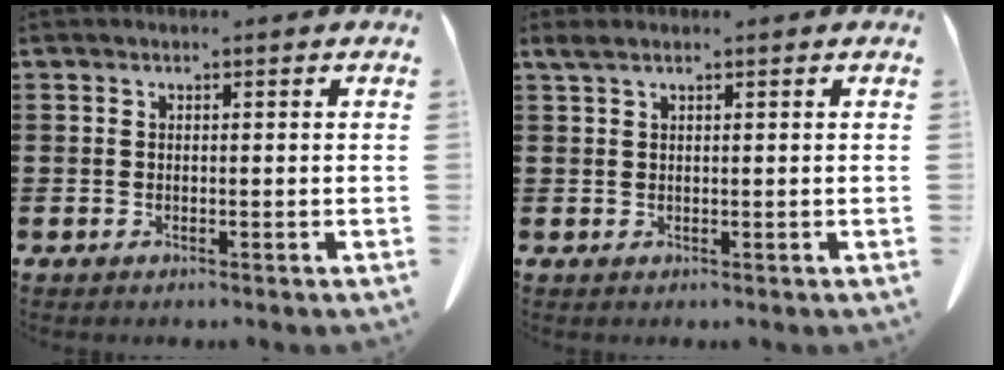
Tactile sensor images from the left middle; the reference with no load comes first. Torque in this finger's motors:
{"motor_torque": [0.22, -0.15, 0.04, 0.01]}